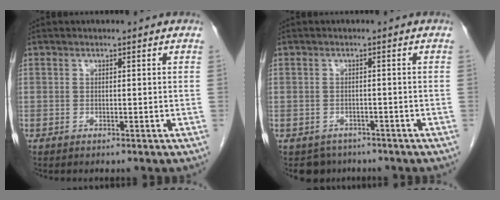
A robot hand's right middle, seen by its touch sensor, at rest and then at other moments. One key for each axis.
{"total": 3.3, "fx": -2.6, "fy": 2.0, "fz": -0.2, "tx": 0.002, "ty": 0.003, "tz": -0.038}